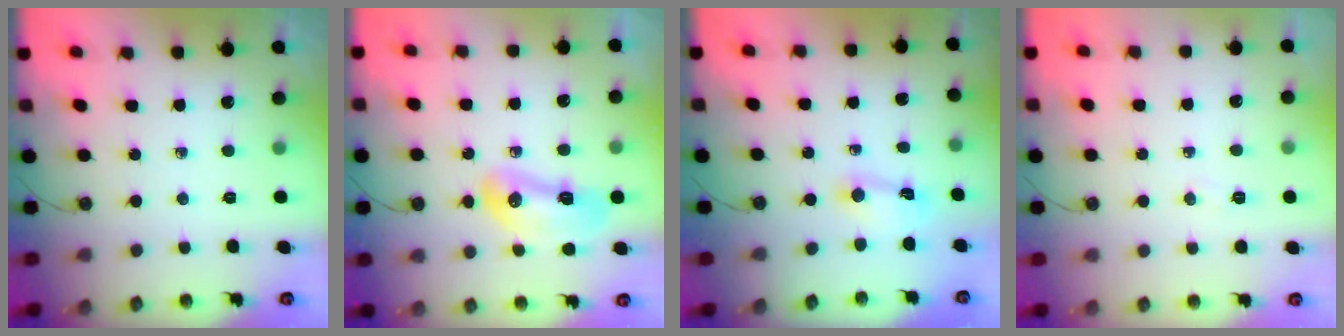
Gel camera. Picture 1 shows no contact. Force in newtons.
{"total": 10.5, "press": 10.4, "slide": 1.8}
{"total": 2.2, "press": 2.2, "slide": 0.3}
{"total": 3.4, "press": 3.3, "slide": 0.9}